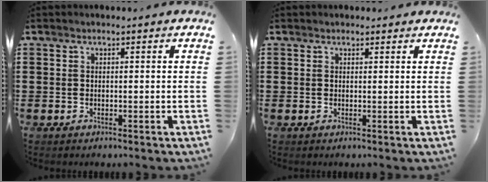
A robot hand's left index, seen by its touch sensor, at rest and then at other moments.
{"total": 1.0, "force": [0.8, 0.6, 0.1], "torque": [-0.004, 0.004, 0.016]}